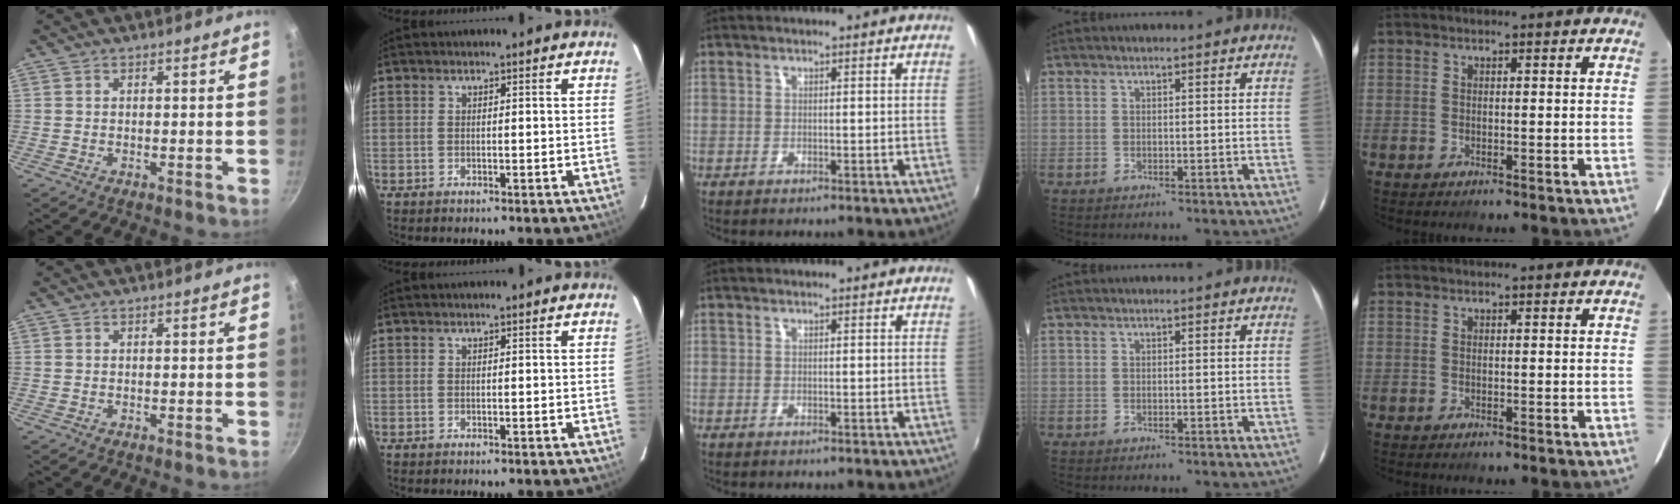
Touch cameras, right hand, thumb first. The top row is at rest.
{}